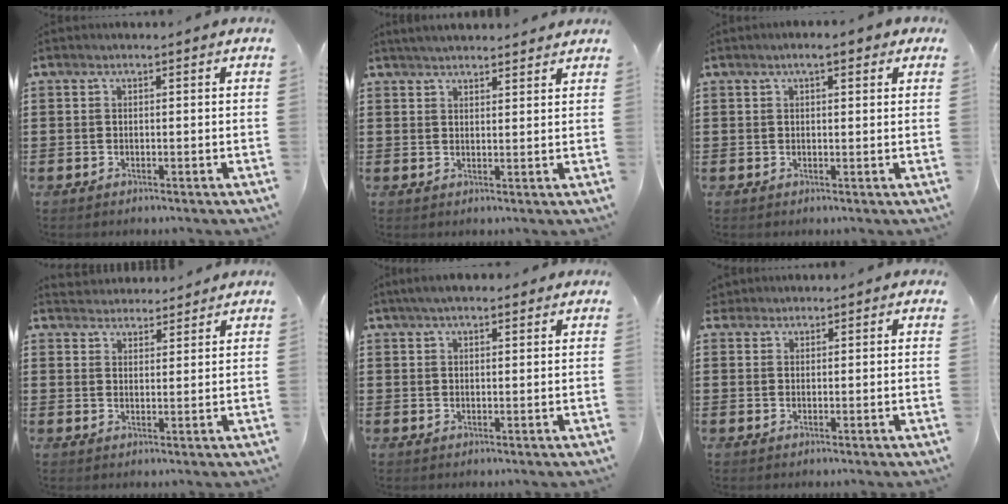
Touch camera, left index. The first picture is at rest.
{"total": 2.7, "force": [2.7, 0.0, 0.4], "torque": [-0.014, -0.003, 0.051]}
{"total": 2.9, "force": [1.6, 0.7, 2.3], "torque": [-0.040, 0.003, 0.025]}
{"total": 3.0, "force": [2.9, 0.6, -0.4], "torque": [-0.002, -0.007, 0.056]}
{"total": 3.0, "force": [2.3, 0.9, 1.8], "torque": [-0.039, 0.008, 0.042]}
{"total": 1.8, "force": [1.5, 1.0, 0.2], "torque": [-0.010, 0.007, 0.029]}